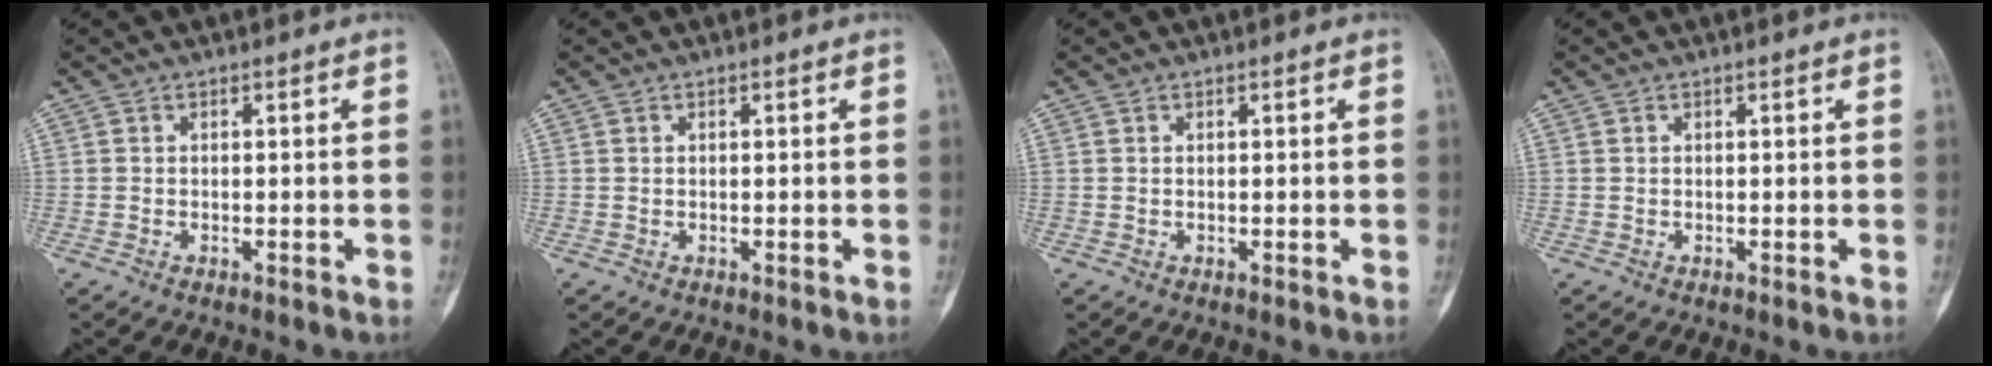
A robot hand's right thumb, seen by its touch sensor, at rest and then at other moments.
{"total": 0.0}
{"total": 0.0}
{"total": 0.0}